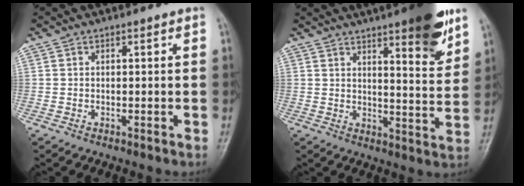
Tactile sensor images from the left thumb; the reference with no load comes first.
{"total": 13.2, "force": [8.3, 2.8, 9.8], "torque": [-0.109, -0.049, 0.115]}